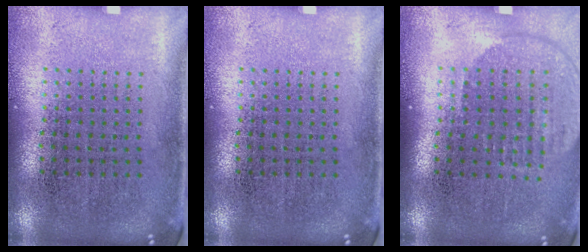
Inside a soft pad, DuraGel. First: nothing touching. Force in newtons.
{"total": 0.0}
{"total": 1.8, "press": 1.5, "slide": 0.9}